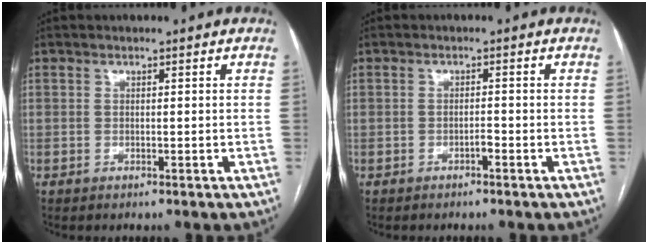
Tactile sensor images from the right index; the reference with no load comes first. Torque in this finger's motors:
{"motor_torque": [0.39, 0.32, 0.22, 0.08]}